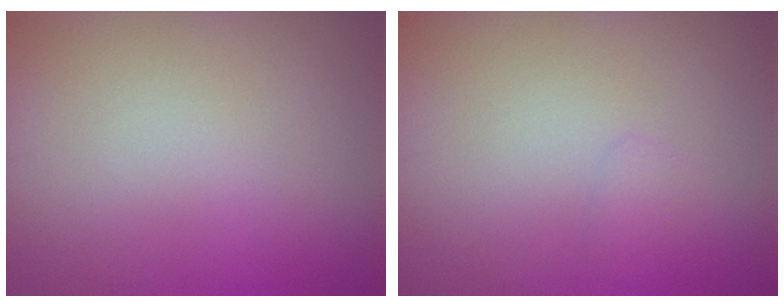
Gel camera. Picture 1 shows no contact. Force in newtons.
{"total": 0.6, "press": 0.6, "slide": 0.0}